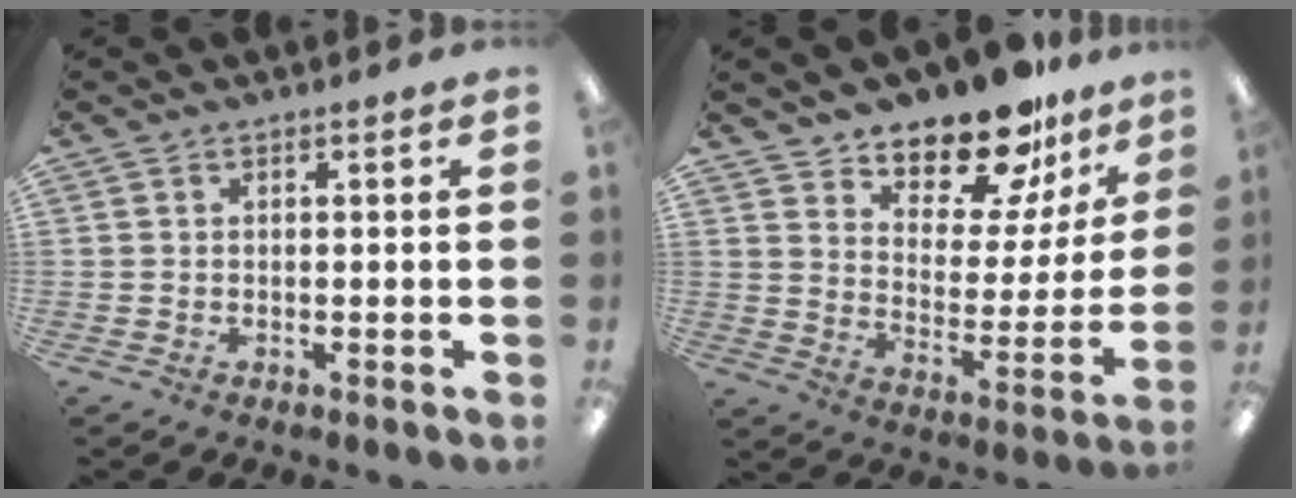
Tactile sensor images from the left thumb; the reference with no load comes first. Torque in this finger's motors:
{"motor_torque": [0.21, 0.61, 1.41, -1.36, 0.18]}